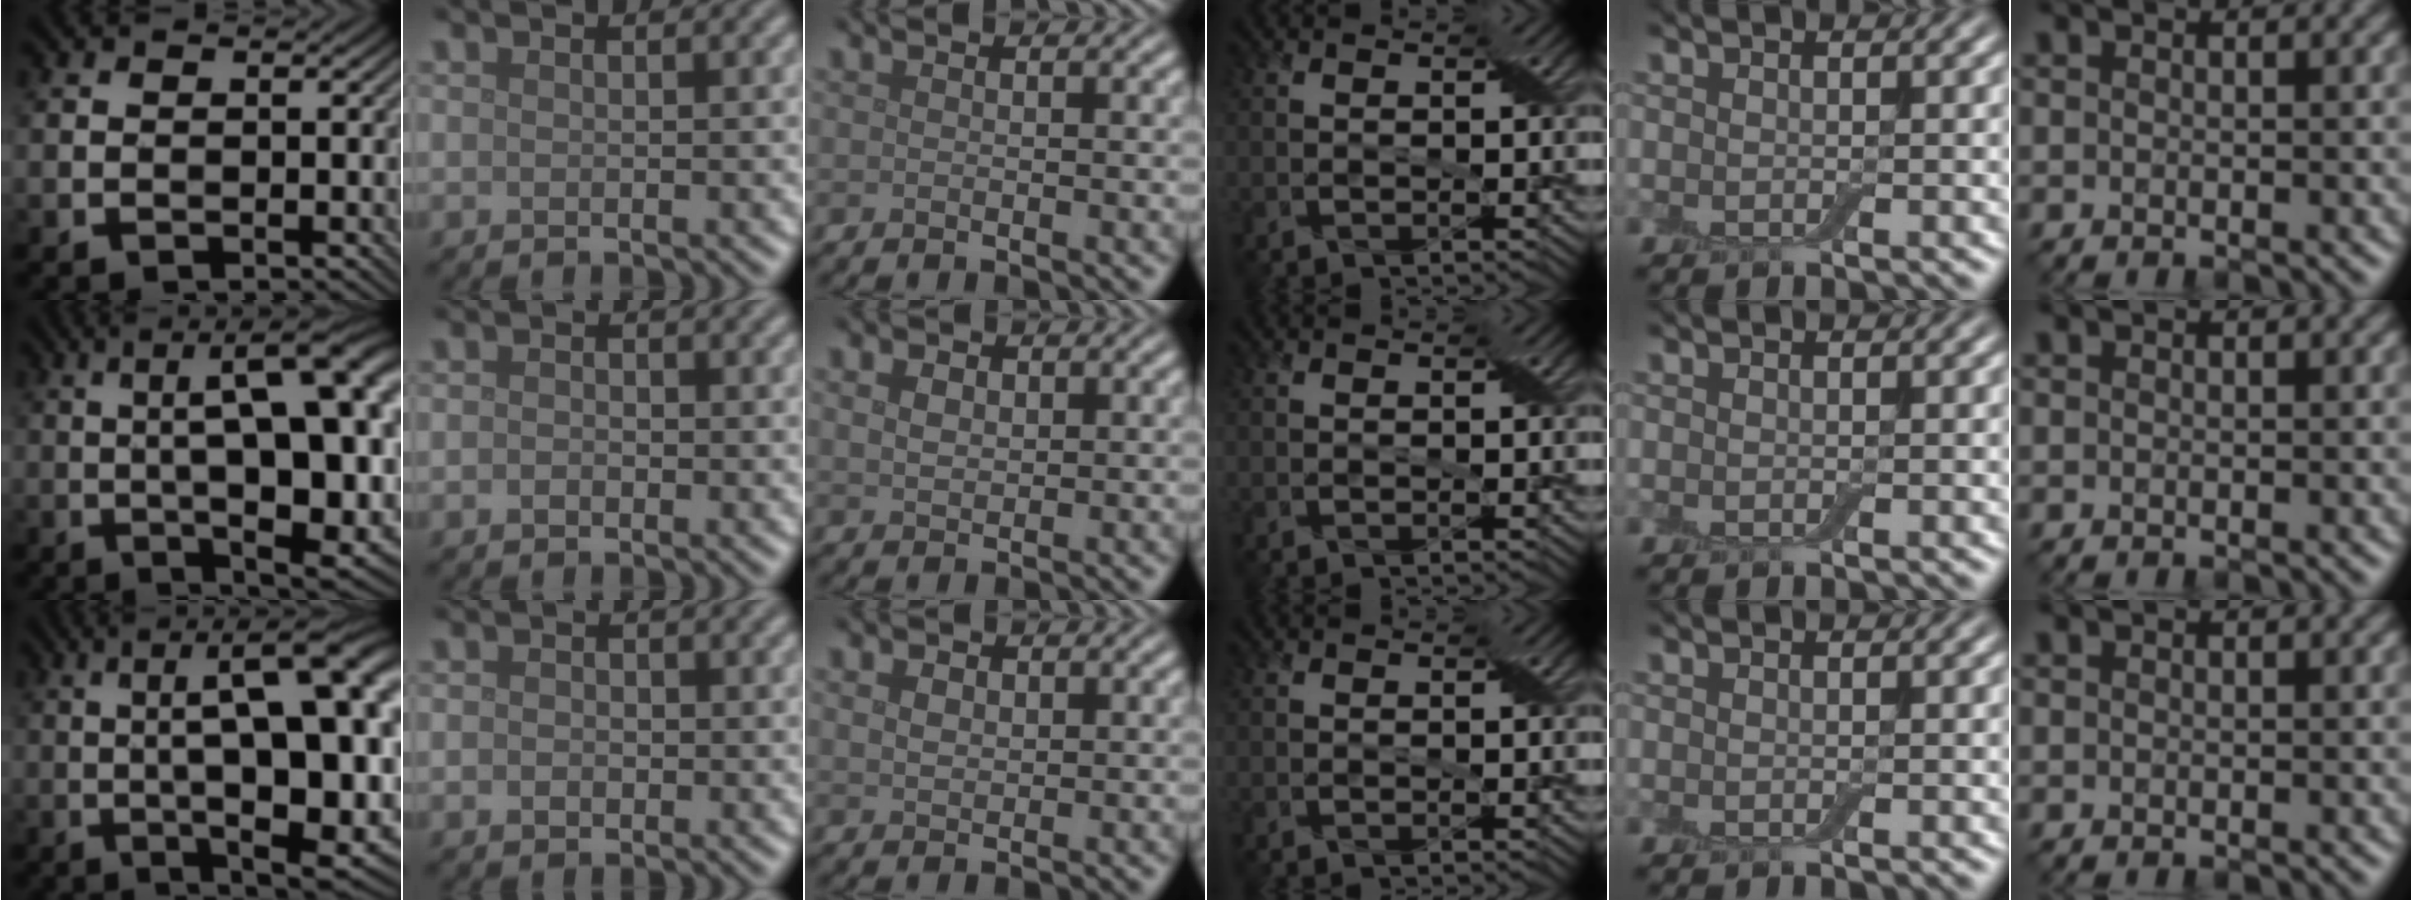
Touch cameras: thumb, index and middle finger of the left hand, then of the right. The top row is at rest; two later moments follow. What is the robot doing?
{"motion": "peel", "object": "adhesive wrap"}